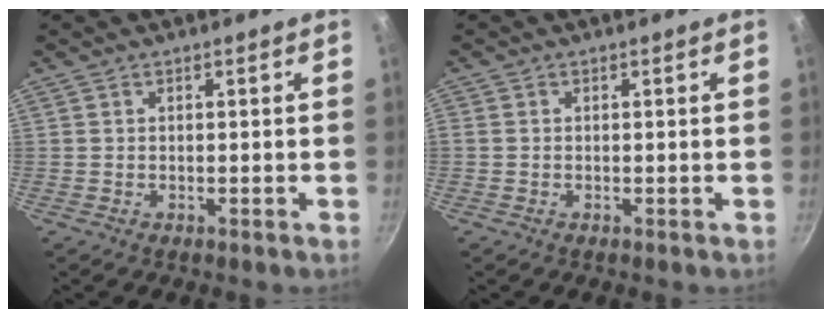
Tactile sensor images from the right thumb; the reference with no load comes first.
{"total": 0.5, "force": [-0.2, 0.4, 0.3], "torque": [-0.010, 0.002, -0.003]}